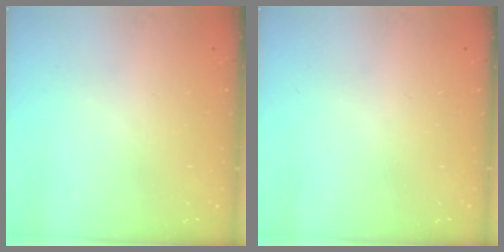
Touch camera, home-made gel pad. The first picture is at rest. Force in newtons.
{"total": 0.0}